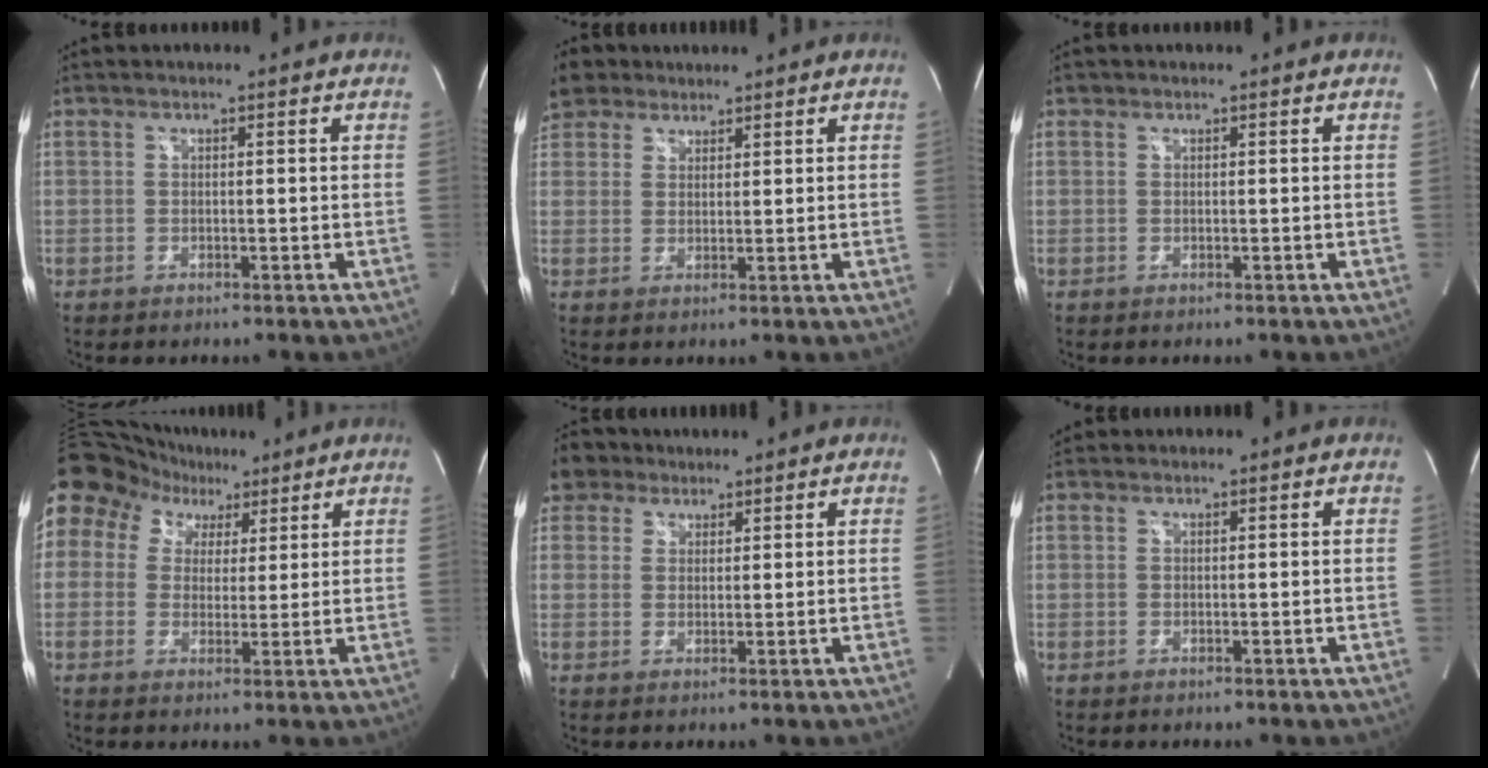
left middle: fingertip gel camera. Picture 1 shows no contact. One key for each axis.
{"total": 5.8, "fx": 4.8, "fy": 3.3, "fz": 0.7, "tx": -0.018, "ty": 0.024, "tz": 0.096}
{"total": 0.0}
{"total": 15.0, "fx": 8.2, "fy": 11.6, "fz": 4.9, "tx": -0.117, "ty": 0.074, "tz": 0.148}
{"total": 4.1, "fx": 3.4, "fy": 2.2, "fz": -0.4, "tx": 0.009, "ty": 0.016, "tz": 0.062}
{"total": 0.6, "fx": 0.5, "fy": 0.3, "fz": -0.1, "tx": -0.002, "ty": 0.008, "tz": 0.009}